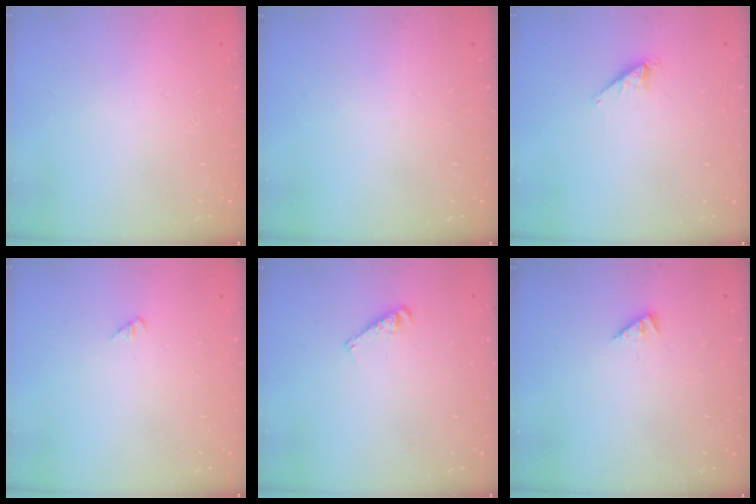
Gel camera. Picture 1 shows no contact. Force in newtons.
{"total": 0.0}
{"total": 1.5, "press": 1.4, "slide": 0.1}
{"total": 1.0, "press": 1.0, "slide": 0.3}
{"total": 4.3, "press": 4.3, "slide": 0.6}
{"total": 1.9, "press": 1.9, "slide": 0.4}